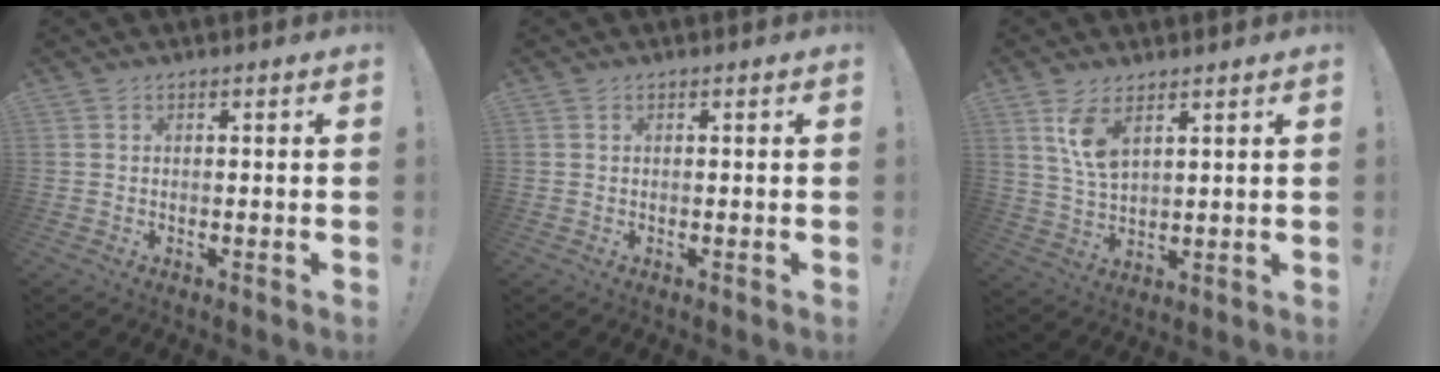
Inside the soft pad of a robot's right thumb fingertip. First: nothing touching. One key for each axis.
{"total": 0.0}
{"total": 8.1, "fx": 4.6, "fy": 3.5, "fz": 5.7, "tx": -0.102, "ty": -0.025, "tz": 0.081}